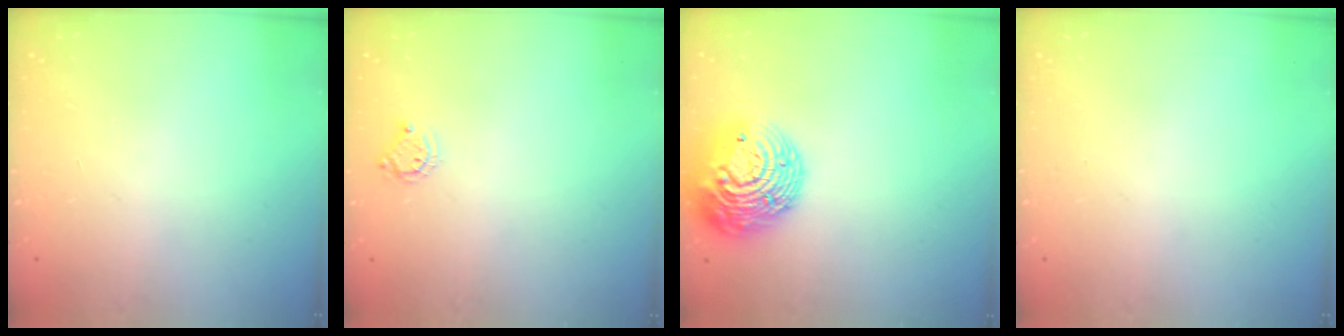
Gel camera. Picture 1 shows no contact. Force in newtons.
{"total": 4.1, "press": 4.1, "slide": 0.3}
{"total": 16.8, "press": 16.7, "slide": 1.3}
{"total": 0.0}